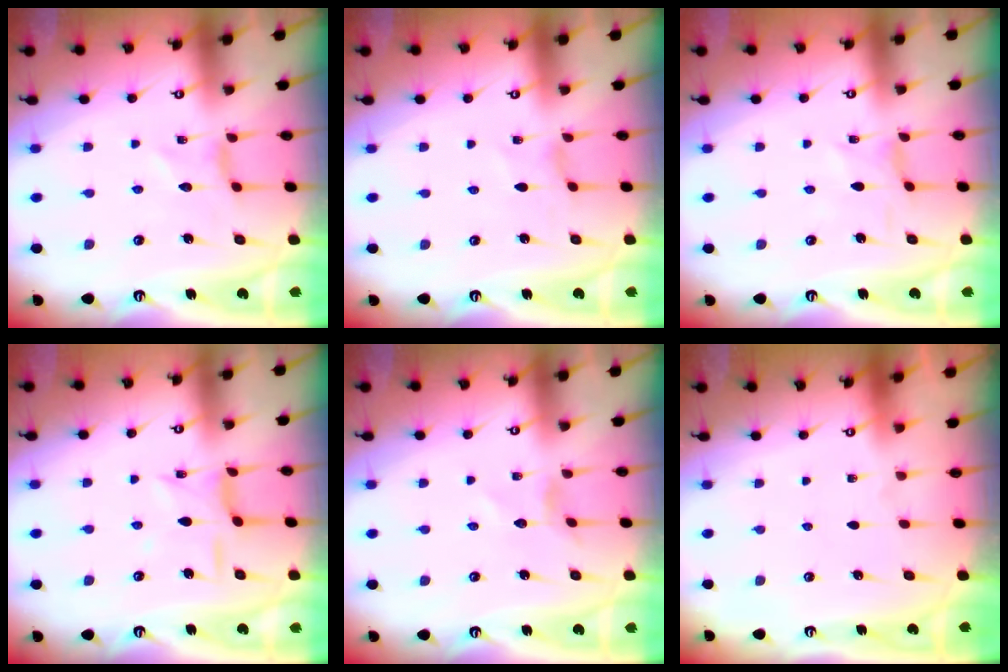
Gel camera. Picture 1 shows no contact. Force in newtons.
{"total": 0.0}
{"total": 0.6, "press": 0.6, "slide": 0.1}
{"total": 6.2, "press": 6.2, "slide": 0.4}
{"total": 1.3, "press": 1.2, "slide": 0.2}
{"total": 0.0}